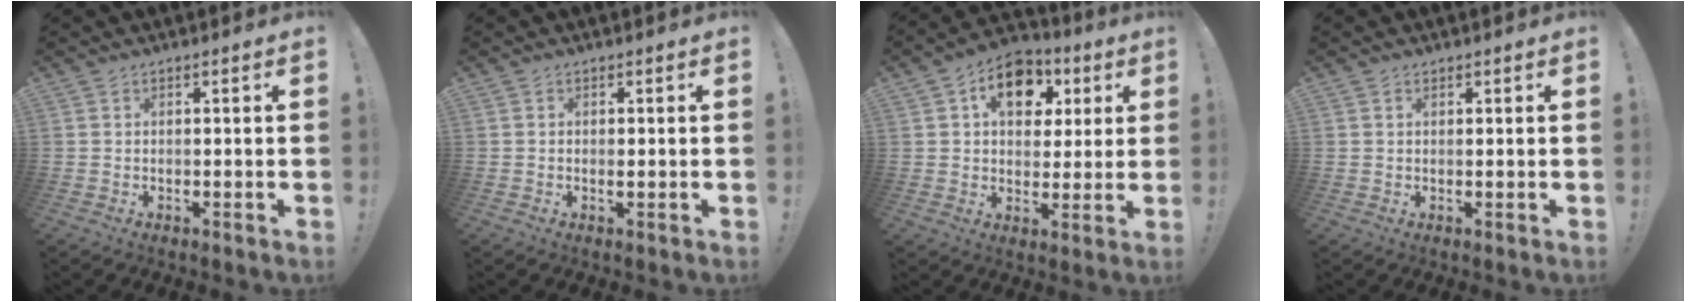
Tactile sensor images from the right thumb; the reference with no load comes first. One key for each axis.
{"total": 0.7, "fx": -0.1, "fy": 0.4, "fz": 0.6, "tx": -0.003, "ty": -0.002, "tz": -0.003}
{"total": 13.4, "fx": 5.3, "fy": 9.7, "fz": 7.6, "tx": -0.098, "ty": -0.019, "tz": 0.095}
{"total": 0.9, "fx": 0.6, "fy": 0.6, "fz": 0.1, "tx": 0.004, "ty": -0.002, "tz": 0.010}